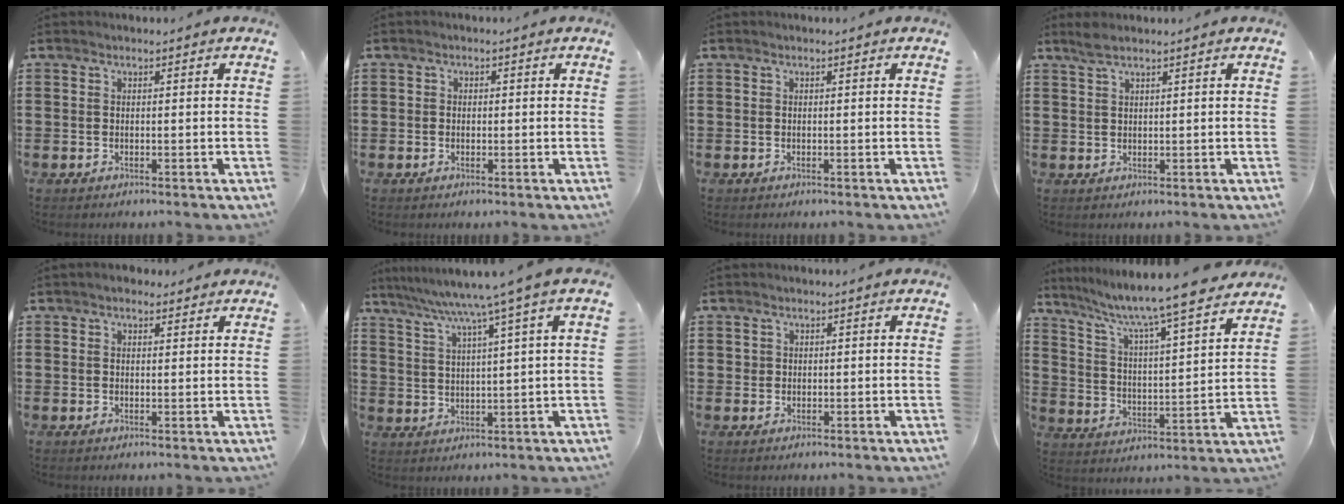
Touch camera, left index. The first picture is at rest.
{"total": 0.8, "force": [-0.1, 0.7, 0.3], "torque": [-0.007, 0.003, -0.003]}
{"total": 0.0}
{"total": 2.1, "force": [1.6, 0.2, 1.4], "torque": [-0.029, 0.001, 0.029]}
{"total": 1.8, "force": [1.4, 0.8, 0.7], "torque": [-0.016, 0.008, 0.027]}
{"total": 6.6, "force": [4.5, -1.1, 4.7], "torque": [-0.106, -0.027, 0.070]}
{"total": 0.9, "force": [0.3, 0.8, 0.1], "torque": [-0.004, 0.006, 0.007]}
{"total": 7.9, "force": [7.0, -0.5, 3.7], "torque": [-0.100, -0.052, 0.111]}